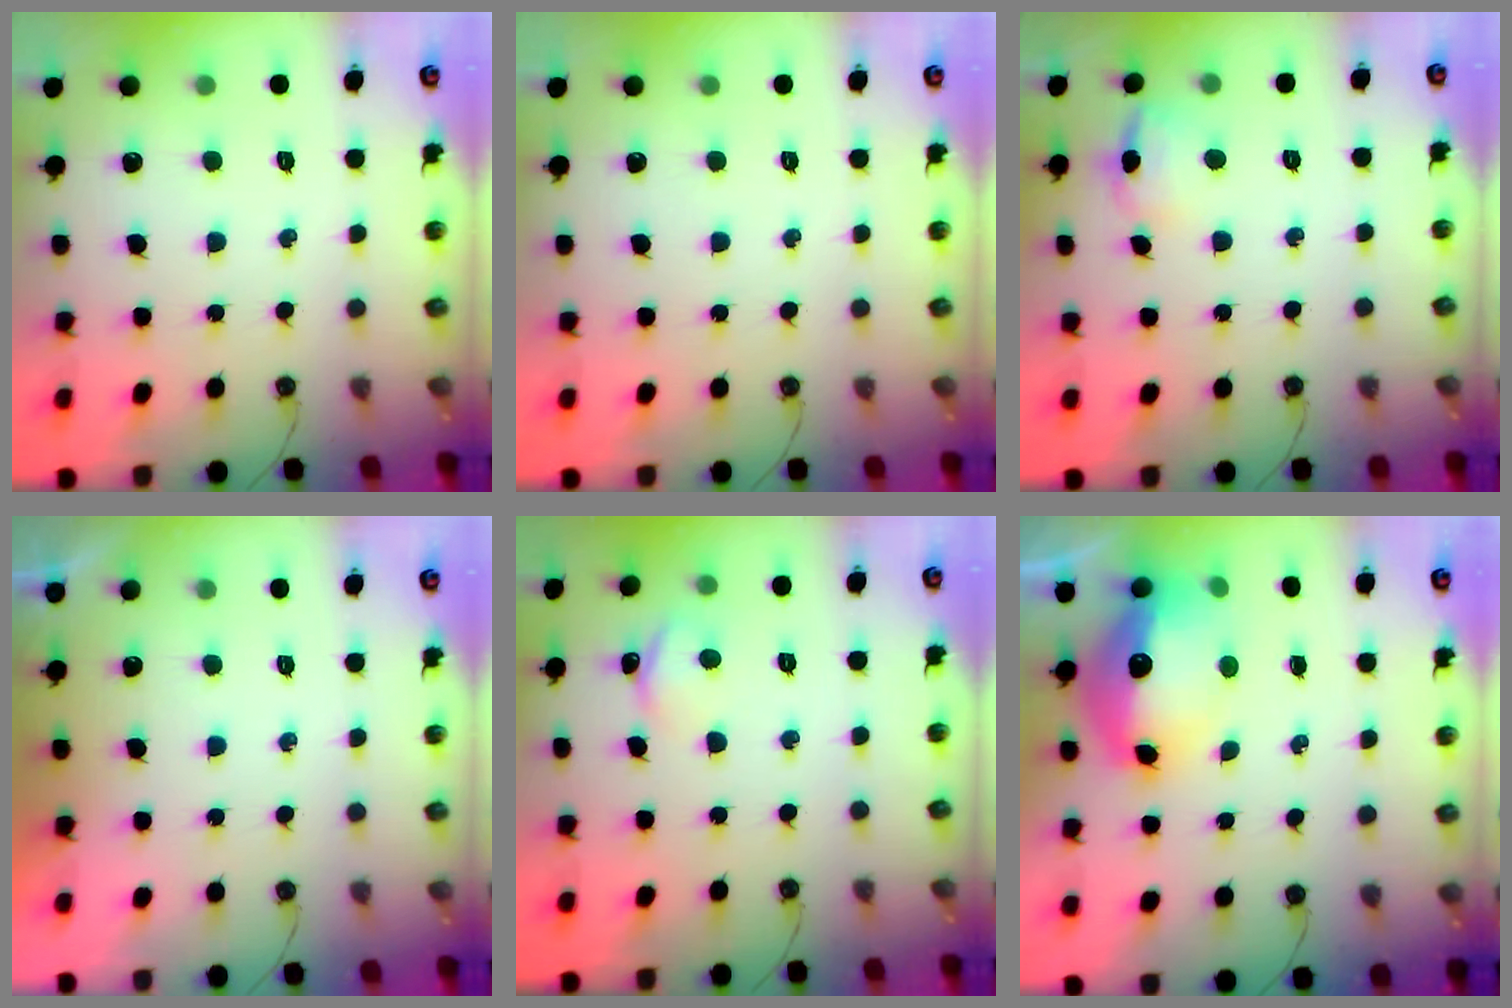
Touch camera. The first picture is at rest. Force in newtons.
{"total": 0.0}
{"total": 7.7, "press": 7.6, "slide": 1.2}
{"total": 0.0}
{"total": 3.0, "press": 3.0, "slide": 0.4}
{"total": 13.8, "press": 13.7, "slide": 1.4}